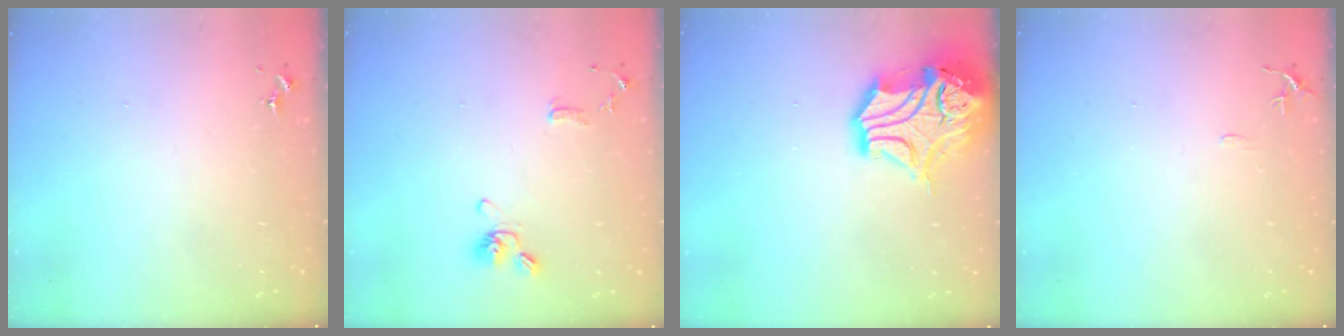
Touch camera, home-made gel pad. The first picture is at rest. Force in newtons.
{"total": 10.8, "press": 10.6, "slide": 1.9}
{"total": 17.4, "press": 17.2, "slide": 2.6}
{"total": 5.3, "press": 5.2, "slide": 0.6}